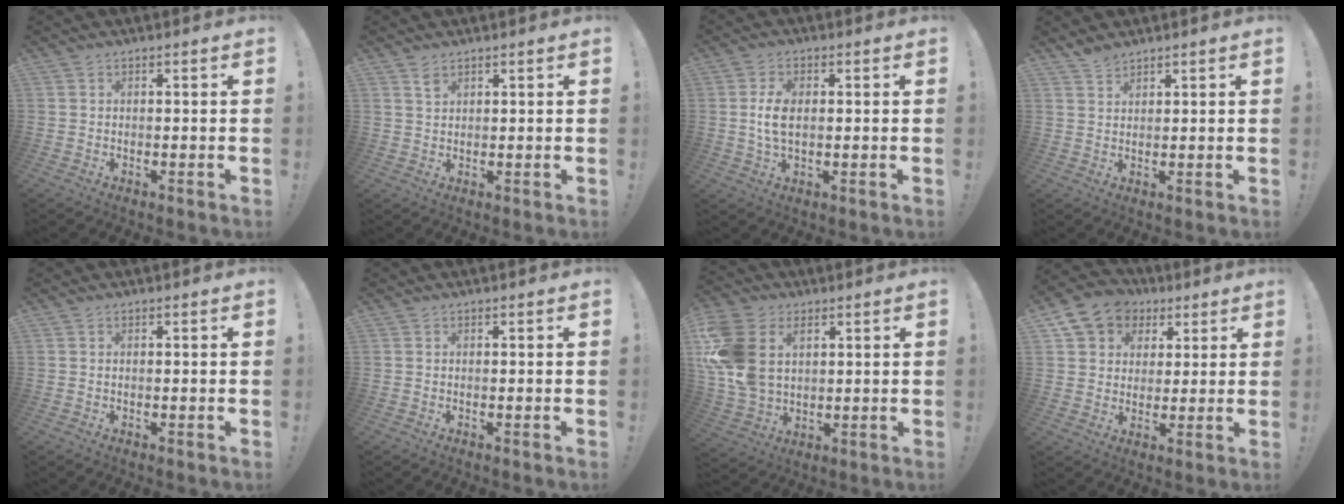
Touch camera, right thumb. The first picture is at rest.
{"total": 2.2, "force": [1.6, 1.2, 0.9], "torque": [-0.004, -0.010, 0.027]}
{"total": 6.3, "force": [0.3, 3.5, 5.2], "torque": [-0.105, 0.000, 0.001]}
{"total": 2.8, "force": [2.6, 0.9, 0.7], "torque": [-0.012, -0.015, 0.048]}
{"total": 0.0}
{"total": 0.0}
{"total": 16.0, "force": [4.5, 11.8, 9.8], "torque": [-0.203, -0.016, 0.088]}
{"total": 10.5, "force": [4.6, 8.8, 3.4], "torque": [-0.045, -0.027, 0.095]}